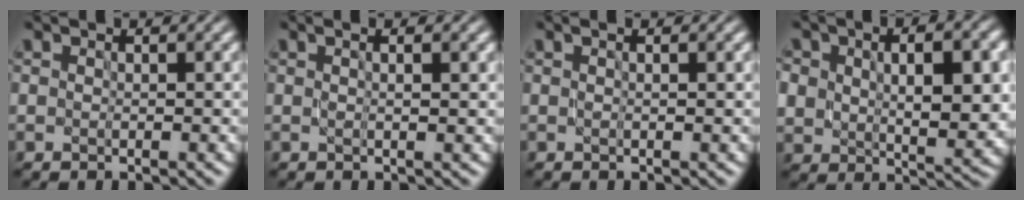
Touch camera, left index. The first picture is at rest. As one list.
[{"total": 2.5, "force": [1.1, 1.0, 2.1], "torque": [-0.014, 0.003, -0.006]}, {"total": 1.2, "force": [0.5, 0.3, 1.0], "torque": [-0.011, -0.006, 0.002]}, {"total": 9.6, "force": [1.4, 6.1, 7.3], "torque": [-0.123, -0.013, 0.036]}]